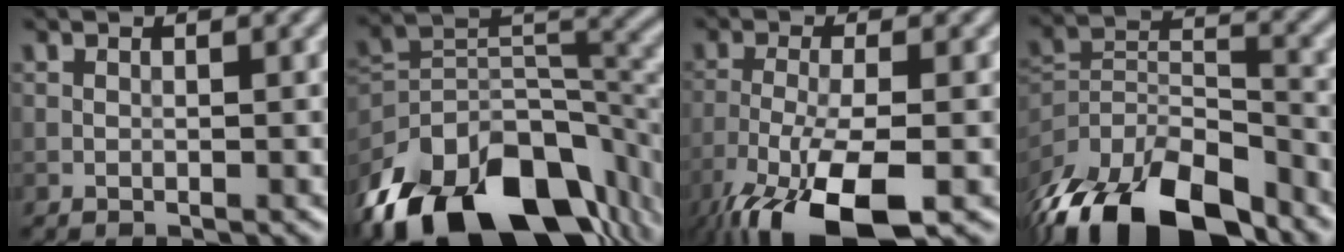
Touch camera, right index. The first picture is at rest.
{"total": 16.9, "force": [-10.8, 8.4, 9.9], "torque": [-0.200, 0.003, -0.179]}
{"total": 10.1, "force": [-6.0, 3.1, 7.5], "torque": [-0.153, -0.019, -0.112]}
{"total": 13.6, "force": [-9.8, 5.7, 7.4], "torque": [-0.152, 0.007, -0.181]}